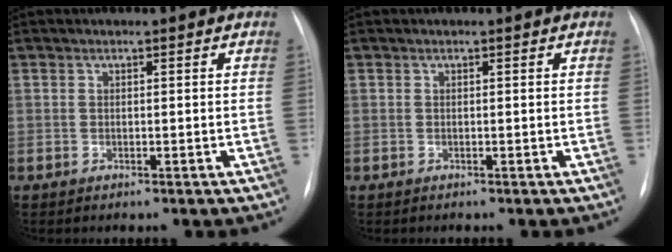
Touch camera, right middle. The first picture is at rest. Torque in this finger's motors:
{"motor_torque": [-0.21, -0.09, -0.01, -0.01]}